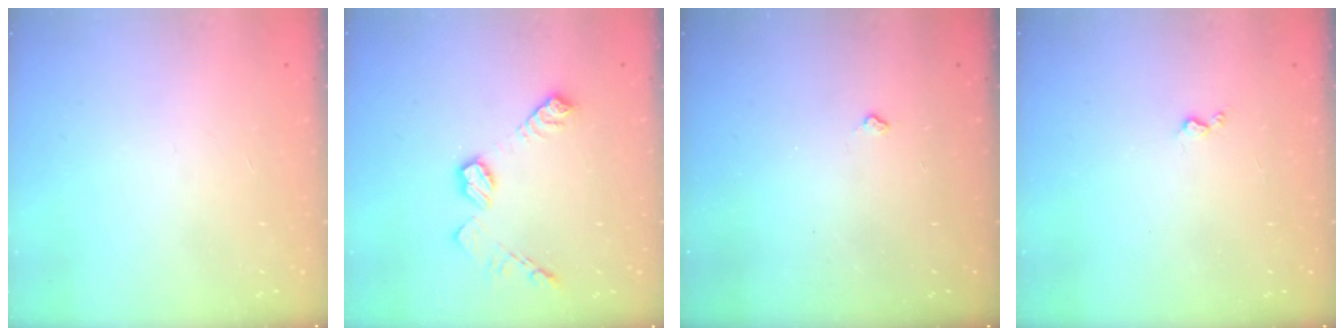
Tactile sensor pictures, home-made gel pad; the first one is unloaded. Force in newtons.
{"total": 10.8, "press": 10.8, "slide": 0.5}
{"total": 2.7, "press": 2.6, "slide": 0.4}
{"total": 3.5, "press": 3.5, "slide": 0.6}